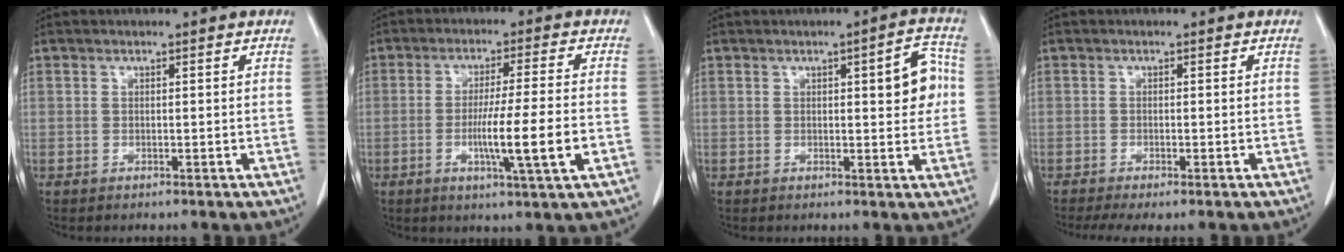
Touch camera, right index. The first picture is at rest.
{"total": 9.7, "force": [-2.5, -0.7, 9.4], "torque": [-0.161, -0.016, -0.045]}
{"total": 5.9, "force": [0.9, 1.6, 5.6], "torque": [-0.067, 0.010, 0.010]}
{"total": 3.8, "force": [-2.7, 0.7, 2.6], "torque": [-0.046, -0.011, -0.045]}